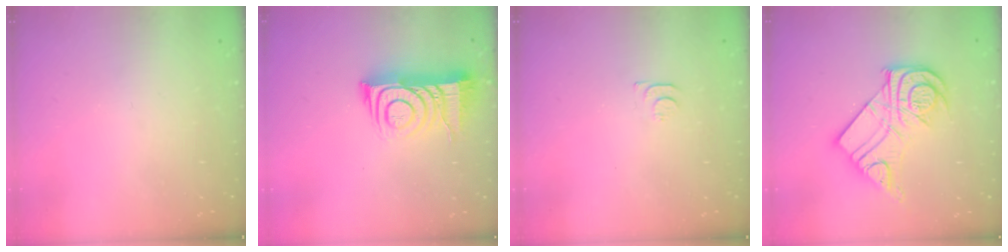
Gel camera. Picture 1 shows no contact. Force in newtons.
{"total": 12.2, "press": 12.2, "slide": 1.1}
{"total": 5.3, "press": 5.2, "slide": 0.6}
{"total": 16.1, "press": 16.0, "slide": 1.5}